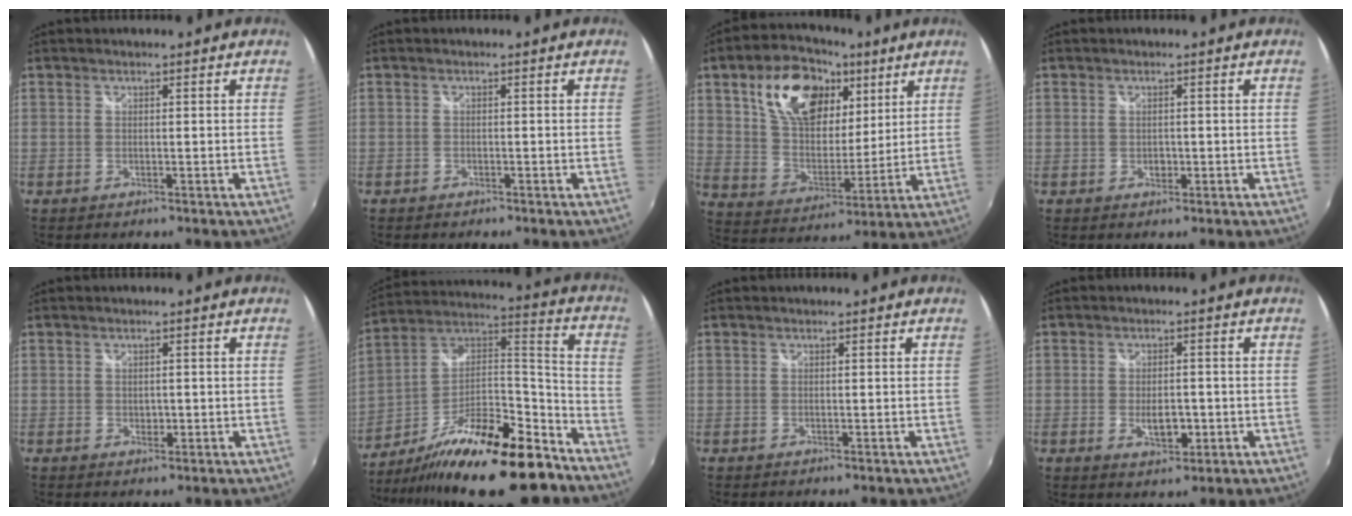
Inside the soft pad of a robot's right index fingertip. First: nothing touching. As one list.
[{"total": 1.0, "force": [-0.8, 0.6, 0.1], "torque": [-0.008, 0.000, -0.013]}, {"total": 19.3, "force": [9.1, 11.2, 12.9], "torque": [-0.242, 0.031, 0.166]}, {"total": 1.3, "force": [-0.1, 1.1, 0.7], "torque": [-0.011, -0.001, -0.002]}, {"total": 1.3, "force": [-0.1, 1.1, 0.8], "torque": [-0.010, -0.001, -0.001]}, {"total": 25.8, "force": [-17.7, 7.6, 17.2], "torque": [-0.292, 0.000, -0.283]}, {"total": 0.0}, {"total": 4.9, "force": [-1.2, 2.6, 4.0], "torque": [-0.072, -0.007, -0.016]}]